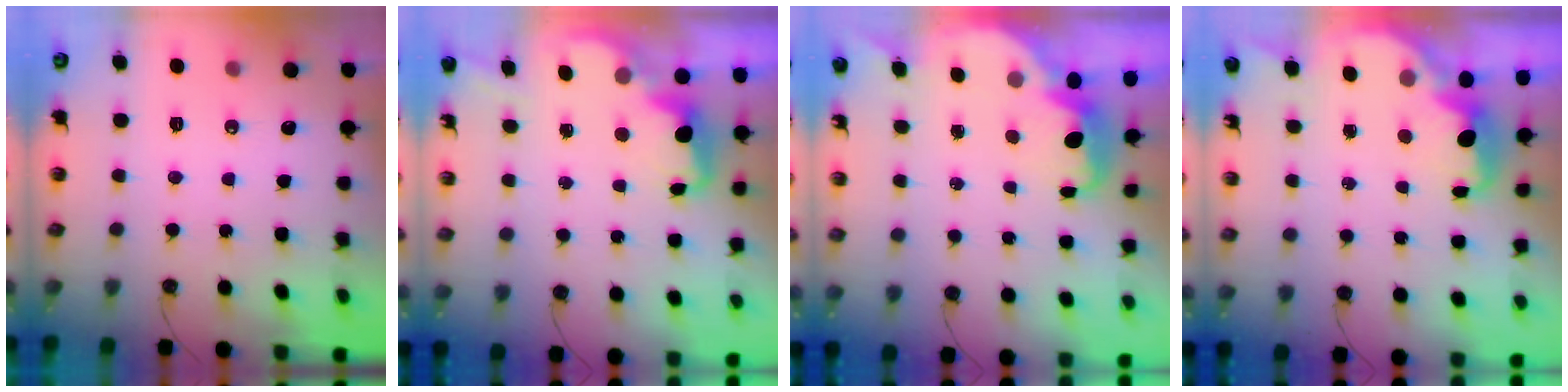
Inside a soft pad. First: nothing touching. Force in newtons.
{"total": 2.5, "press": 2.4, "slide": 0.5}
{"total": 2.5, "press": 2.5, "slide": 0.6}
{"total": 2.7, "press": 2.6, "slide": 0.7}